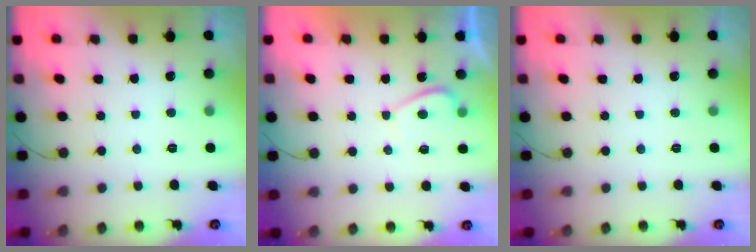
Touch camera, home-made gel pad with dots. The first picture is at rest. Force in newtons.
{"total": 1.9, "press": 1.8, "slide": 0.7}
{"total": 0.0}